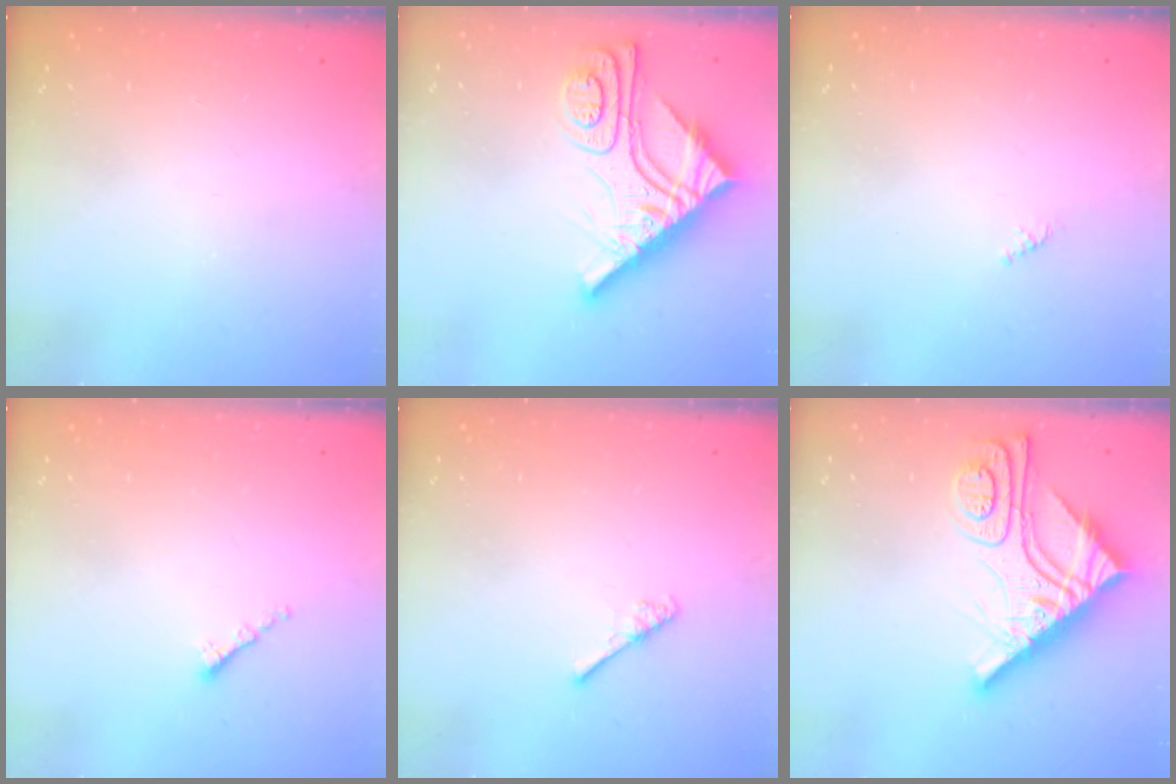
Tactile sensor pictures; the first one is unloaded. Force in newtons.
{"total": 17.0, "press": 16.9, "slide": 1.4}
{"total": 0.8, "press": 0.7, "slide": 0.4}
{"total": 1.4, "press": 1.3, "slide": 0.5}
{"total": 2.9, "press": 2.9, "slide": 0.4}
{"total": 17.0, "press": 16.9, "slide": 1.4}